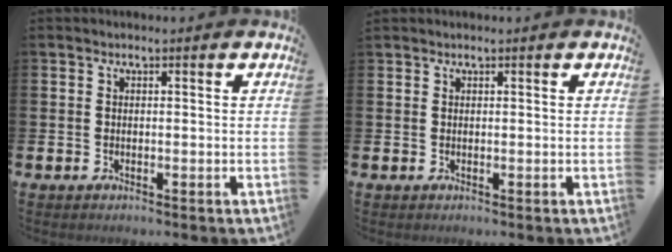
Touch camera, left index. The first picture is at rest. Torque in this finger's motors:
{"motor_torque": [-0.04, -0.25, 0.51, 0.19]}